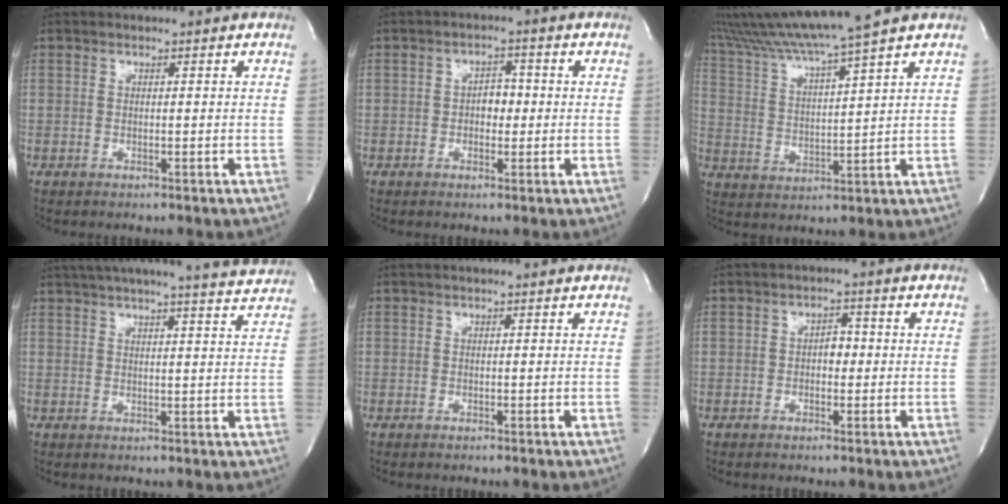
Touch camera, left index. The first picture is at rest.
{"total": 3.0, "force": [-0.3, 1.9, 2.4], "torque": [-0.034, 0.008, -0.004]}
{"total": 14.0, "force": [11.8, -2.2, 7.2], "torque": [-0.137, 0.004, 0.202]}
{"total": 16.7, "force": [15.4, -0.3, 6.4], "torque": [-0.104, -0.021, 0.190]}
{"total": 0.5, "force": [0.4, -0.1, 0.3], "torque": [-0.009, 0.004, 0.005]}
{"total": 2.4, "force": [-0.2, 1.4, 2.0], "torque": [-0.026, 0.006, -0.004]}